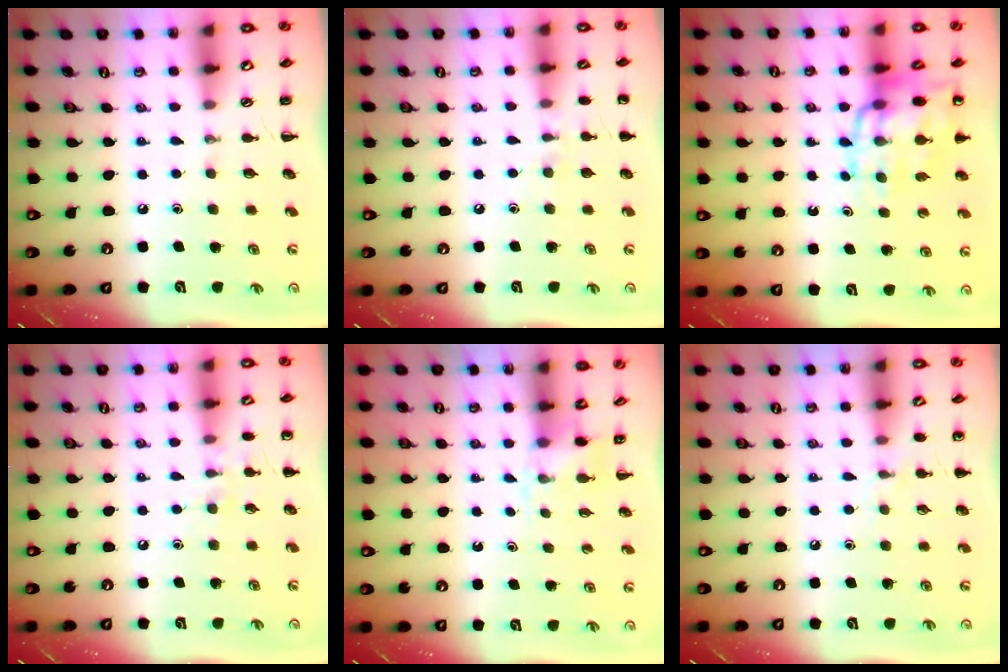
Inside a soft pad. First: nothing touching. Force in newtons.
{"total": 6.2, "press": 6.0, "slide": 1.7}
{"total": 15.2, "press": 14.8, "slide": 3.3}
{"total": 6.8, "press": 6.5, "slide": 2.0}
{"total": 3.1, "press": 2.9, "slide": 1.1}
{"total": 5.3, "press": 5.0, "slide": 1.6}